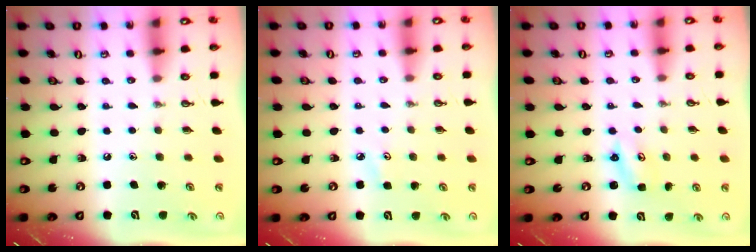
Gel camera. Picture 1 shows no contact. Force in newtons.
{"total": 2.9, "press": 2.9, "slide": 0.3}
{"total": 2.7, "press": 2.7, "slide": 0.3}